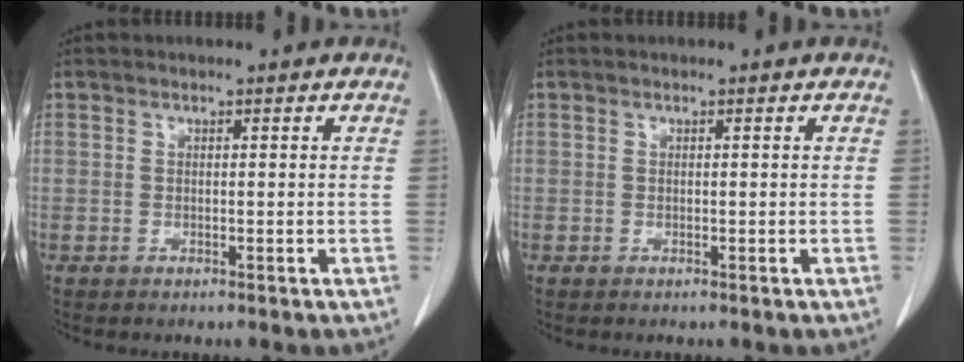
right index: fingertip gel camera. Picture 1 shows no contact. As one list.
[{"total": 0.0}]